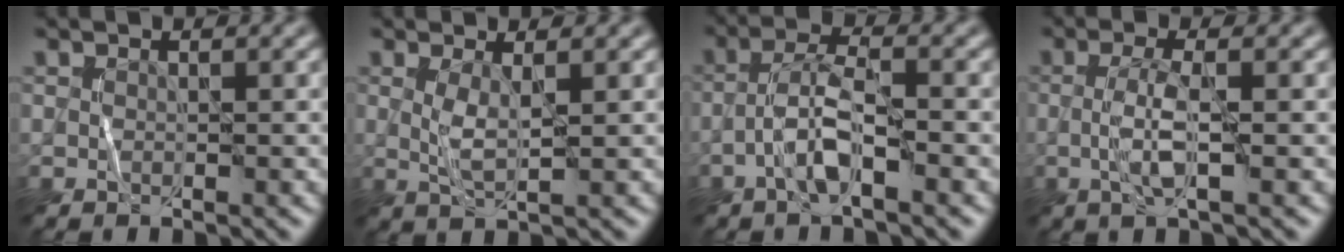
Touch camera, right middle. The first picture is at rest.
{"total": 1.9, "force": [0.5, 0.4, 1.7], "torque": [-0.042, 0.002, 0.012]}
{"total": 3.7, "force": [-1.9, 0.7, 3.1], "torque": [-0.063, 0.019, -0.045]}
{"total": 2.8, "force": [-0.5, 0.4, 2.8], "torque": [-0.060, 0.009, -0.014]}